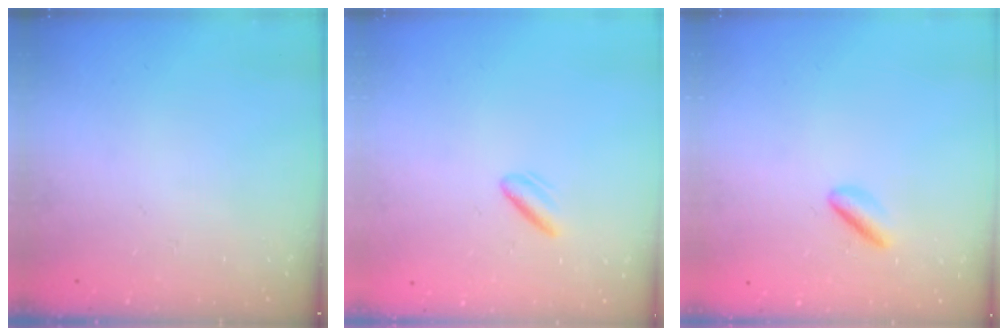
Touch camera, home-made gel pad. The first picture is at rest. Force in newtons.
{"total": 3.0, "press": 2.7, "slide": 1.3}
{"total": 2.7, "press": 2.6, "slide": 0.7}